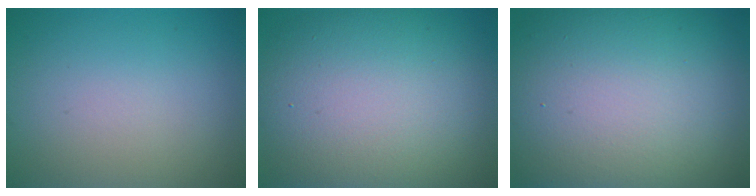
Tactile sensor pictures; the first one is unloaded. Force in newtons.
{"total": 14.1, "press": 14.1, "slide": 0.9}
{"total": 18.0, "press": 18.0, "slide": 1.2}